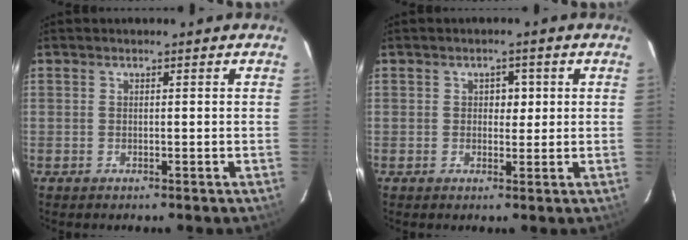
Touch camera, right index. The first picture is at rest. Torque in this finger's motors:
{"motor_torque": [0.33, 0.23, 0.06, 0.02]}